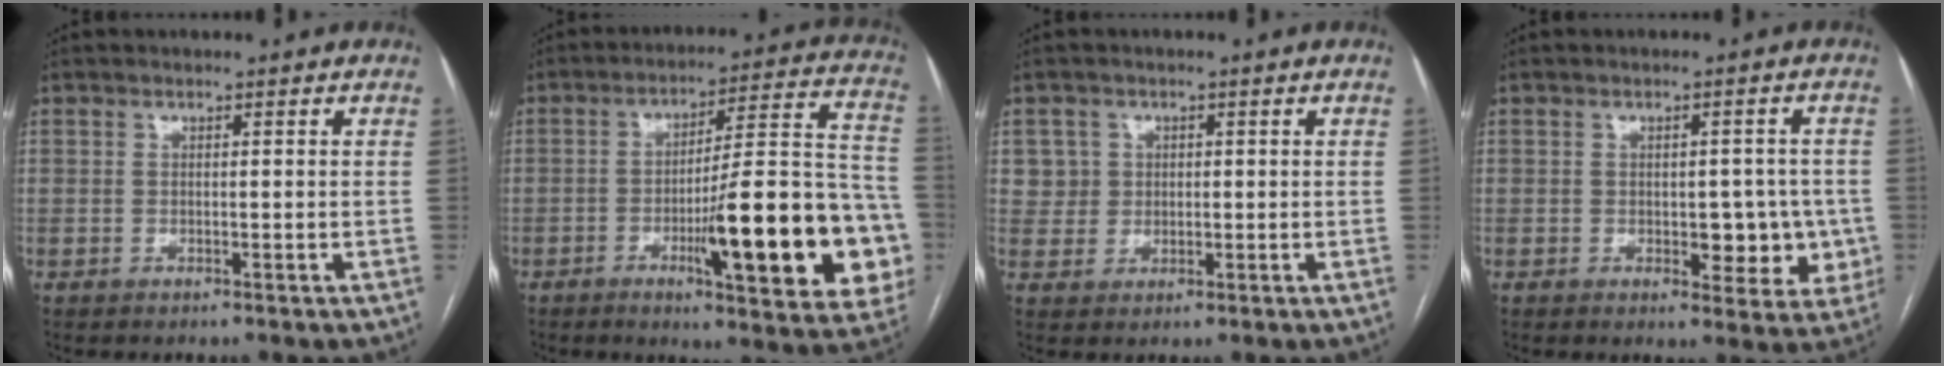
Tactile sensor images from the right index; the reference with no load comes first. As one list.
[{"total": 22.4, "force": [-6.4, 3.6, 21.1], "torque": [-0.224, 0.017, -0.078]}, {"total": 3.5, "force": [1.1, 3.3, -0.2], "torque": [0.022, 0.005, 0.017]}, {"total": 6.7, "force": [-1.0, 3.7, 5.5], "torque": [-0.049, 0.010, -0.003]}]